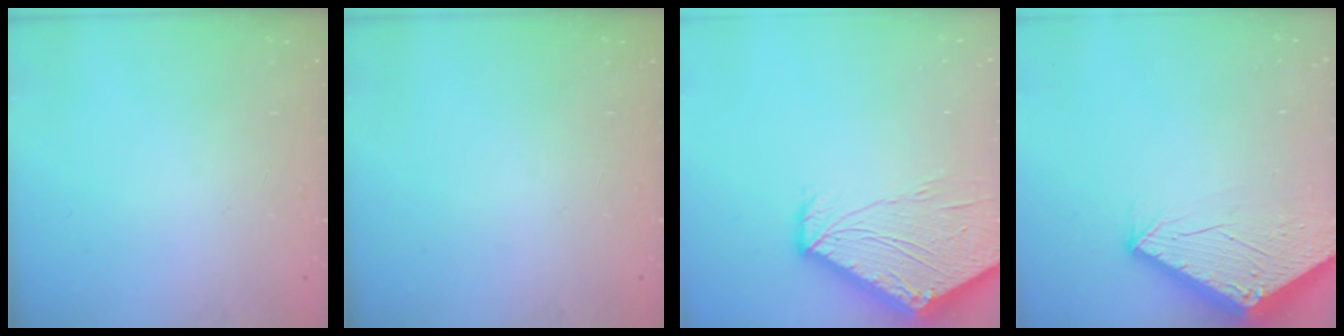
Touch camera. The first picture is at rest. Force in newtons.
{"total": 0.0}
{"total": 10.9, "press": 10.8, "slide": 1.2}
{"total": 2.7, "press": 2.7, "slide": 0.1}